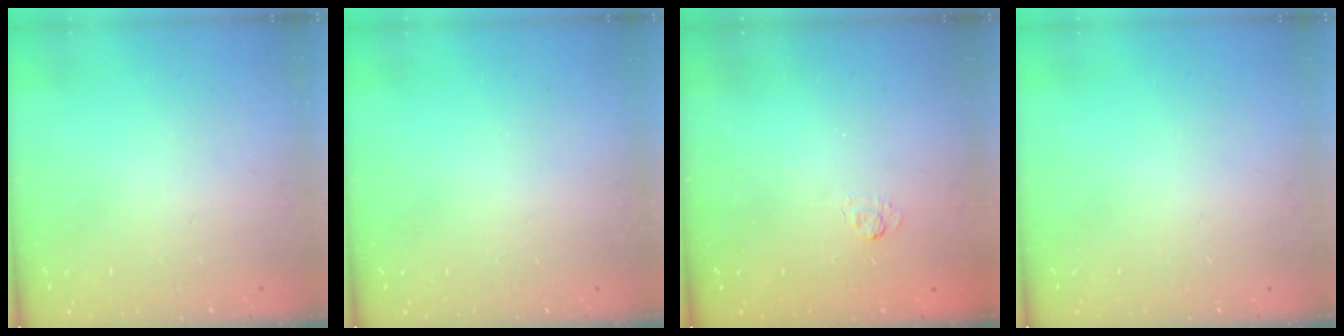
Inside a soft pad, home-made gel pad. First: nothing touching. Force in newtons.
{"total": 0.0}
{"total": 2.1, "press": 1.5, "slide": 1.4}
{"total": 0.0}